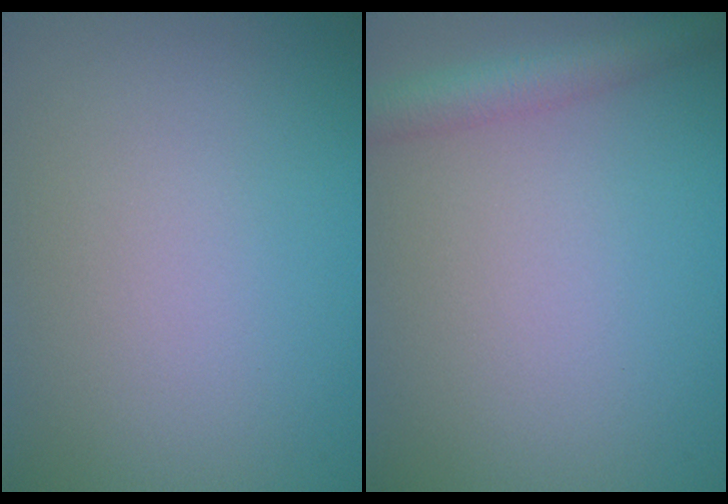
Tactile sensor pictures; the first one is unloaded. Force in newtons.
{"total": 3.1, "press": 3.1, "slide": 0.1}